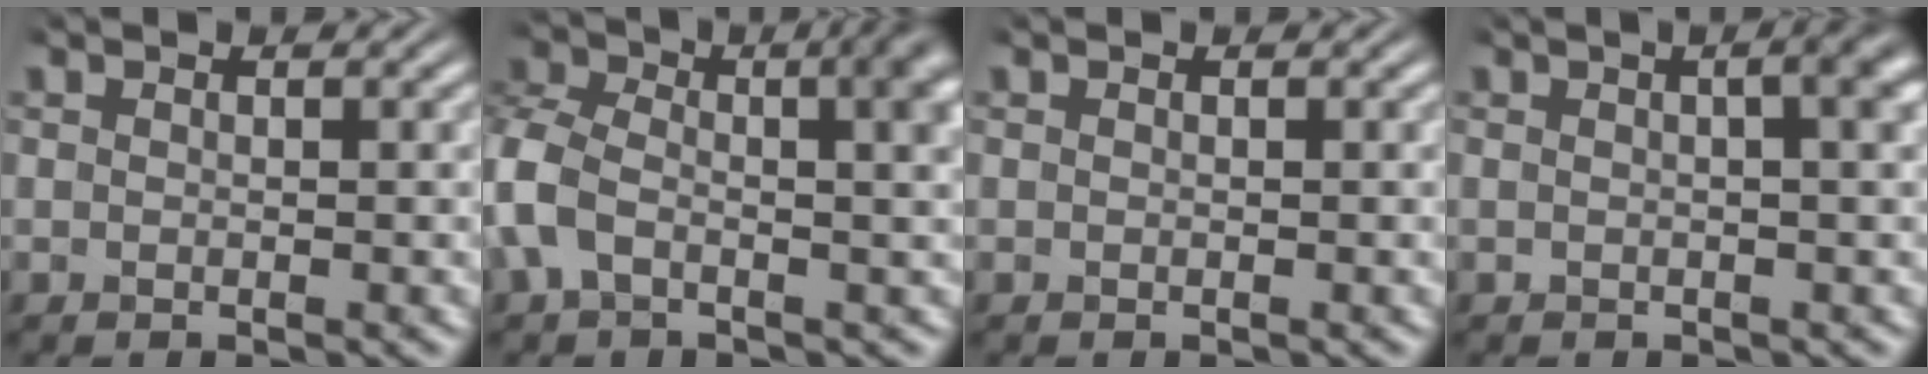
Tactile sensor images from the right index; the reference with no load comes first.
{"total": 7.3, "force": [-0.3, 4.4, 5.8], "torque": [-0.111, -0.006, -0.005]}
{"total": 0.0}
{"total": 6.0, "force": [1.9, 2.4, 5.2], "torque": [-0.033, 0.045, 0.009]}